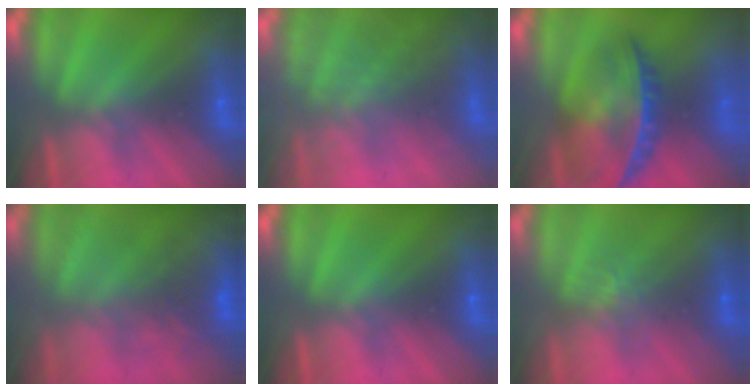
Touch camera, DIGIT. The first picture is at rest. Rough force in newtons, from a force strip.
{"total": 7.6}
{"total": 9.0}
{"total": 7.3}
{"total": 0.0}
{"total": 1.2}